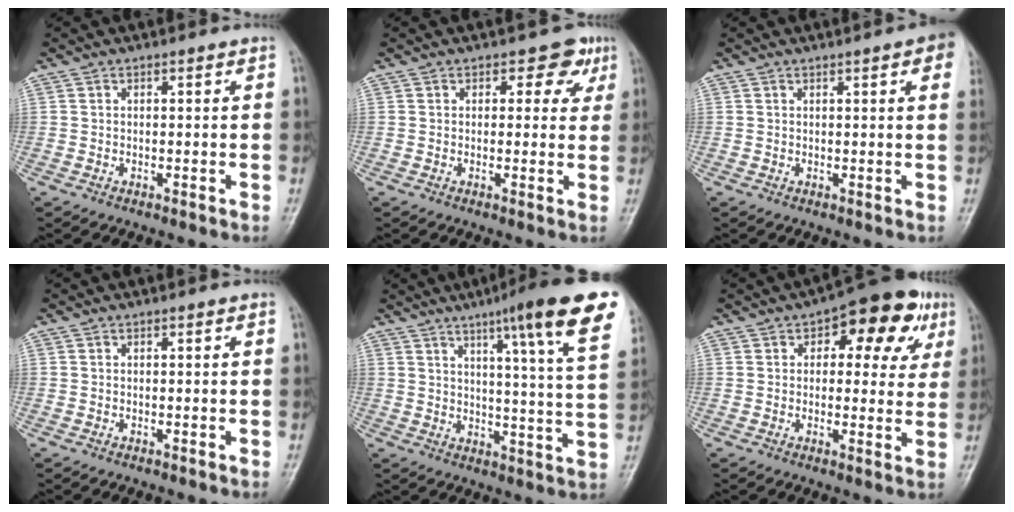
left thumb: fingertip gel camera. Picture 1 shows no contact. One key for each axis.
{"total": 4.7, "fx": 2.1, "fy": 3.3, "fz": 2.6, "tx": 0.009, "ty": -0.003, "tz": 0.017}
{"total": 5.0, "fx": 2.2, "fy": 0.9, "fz": 4.5, "tx": -0.042, "ty": 0.001, "tz": 0.020}
{"total": 0.0}
{"total": 19.6, "fx": 11.2, "fy": 1.6, "fz": 16.0, "tx": -0.202, "ty": -0.039, "tz": 0.138}
{"total": 13.4, "fx": 5.3, "fy": 7.2, "fz": 10.0, "tx": -0.073, "ty": 0.010, "tz": 0.061}